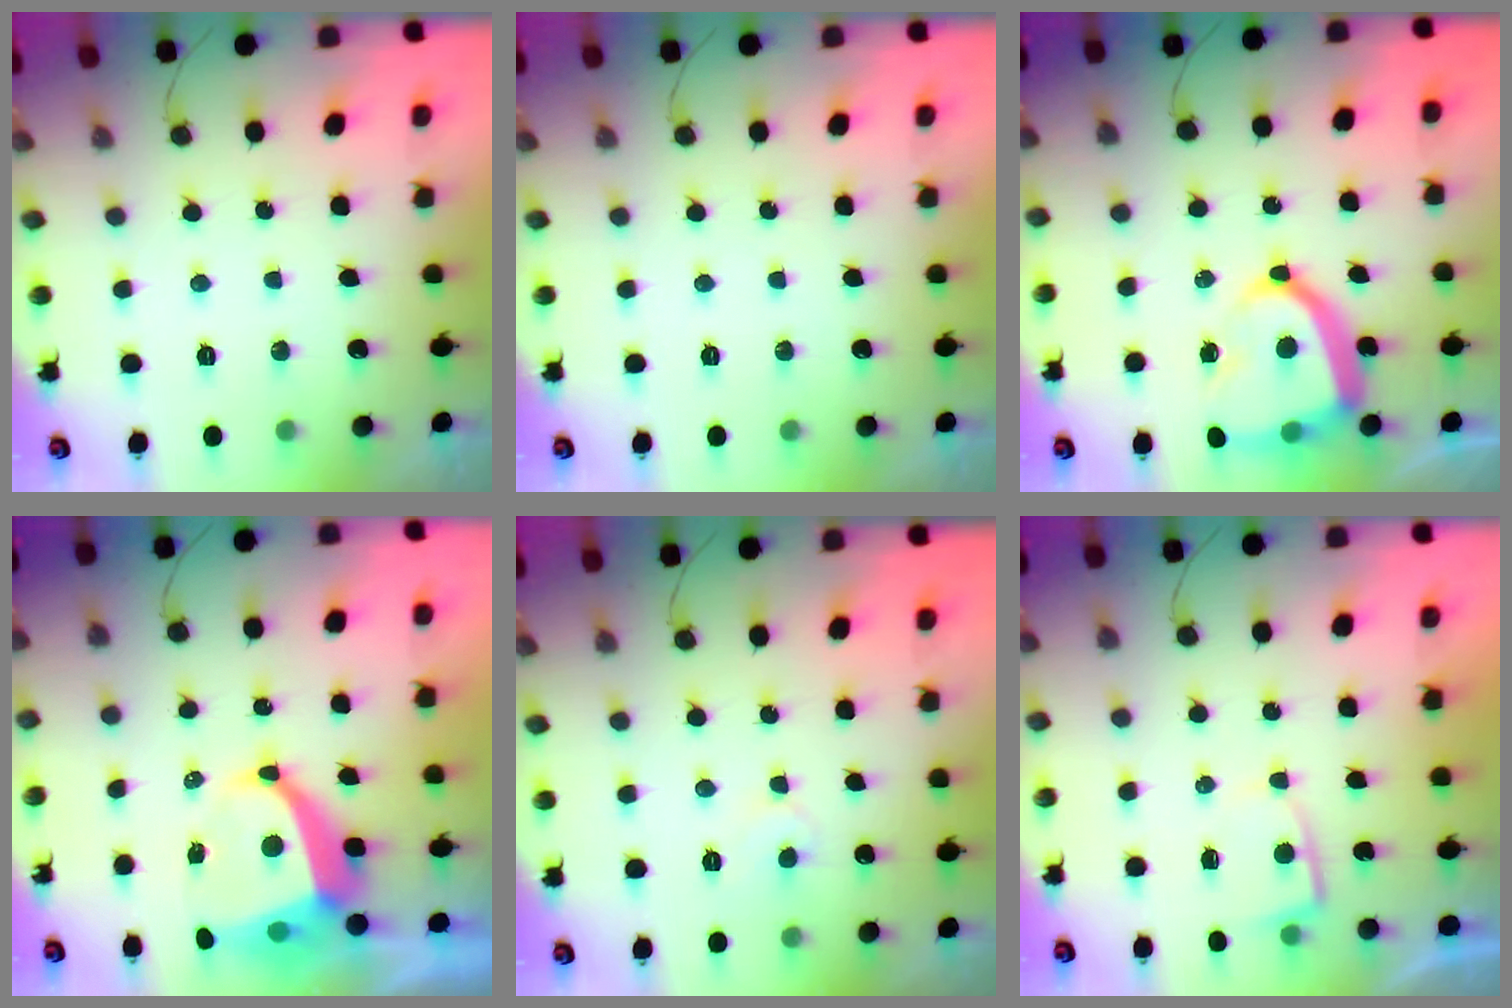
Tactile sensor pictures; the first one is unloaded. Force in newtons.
{"total": 0.0}
{"total": 16.3, "press": 16.2, "slide": 1.7}
{"total": 9.9, "press": 9.8, "slide": 1.1}
{"total": 4.4, "press": 4.4, "slide": 0.4}
{"total": 2.8, "press": 2.7, "slide": 0.4}